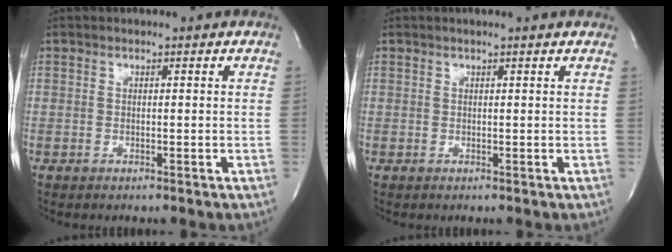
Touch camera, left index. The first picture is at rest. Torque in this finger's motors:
{"motor_torque": [0.06, -0.11, 0.09, 0.00]}